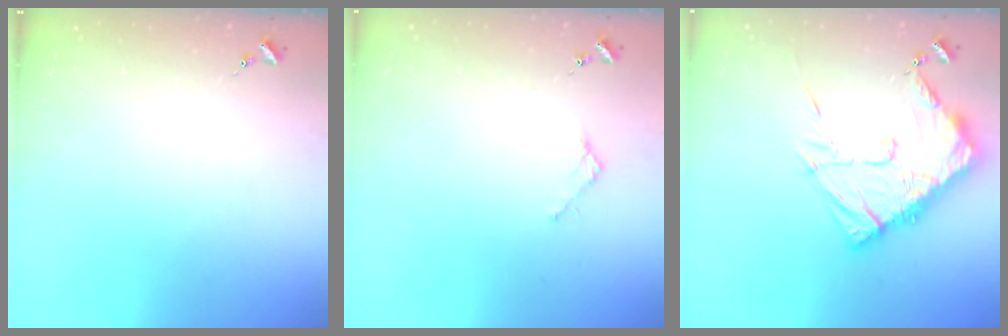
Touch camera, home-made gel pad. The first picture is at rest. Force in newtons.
{"total": 2.7, "press": 2.7, "slide": 0.2}
{"total": 18.0, "press": 17.9, "slide": 1.6}